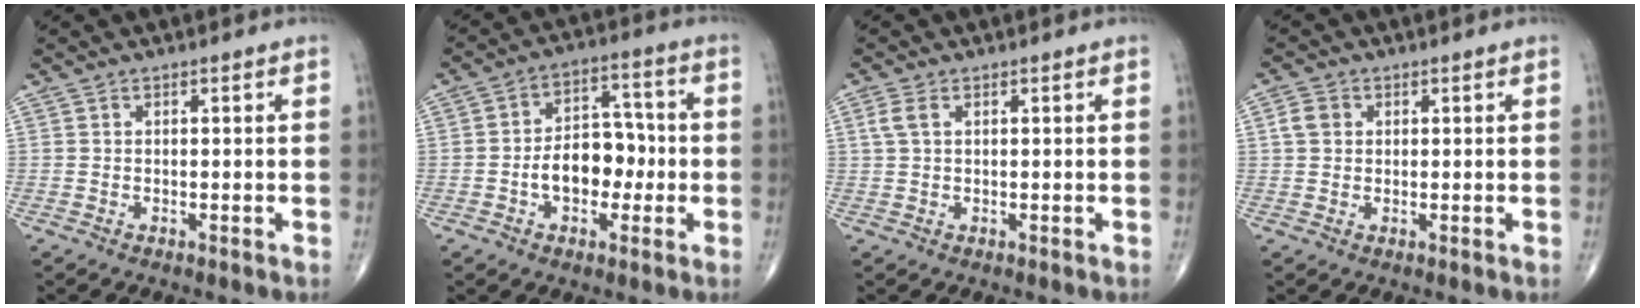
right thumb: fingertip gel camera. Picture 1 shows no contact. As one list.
[{"total": 10.2, "force": [-2.0, 6.8, 7.4], "torque": [-0.086, 0.037, -0.039]}, {"total": 2.3, "force": [0.8, 1.3, 1.8], "torque": [-0.049, 0.011, 0.017]}, {"total": 3.0, "force": [0.7, 2.5, 1.5], "torque": [-0.024, 0.006, 0.011]}]